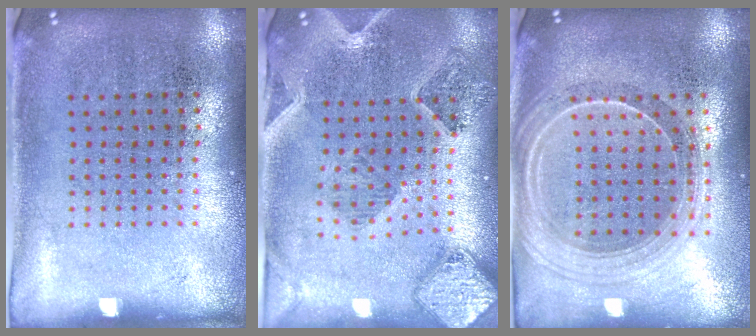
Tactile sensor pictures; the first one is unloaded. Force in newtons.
{"total": 1.6, "press": 1.6, "slide": 0.4}
{"total": 2.3, "press": 2.0, "slide": 1.2}